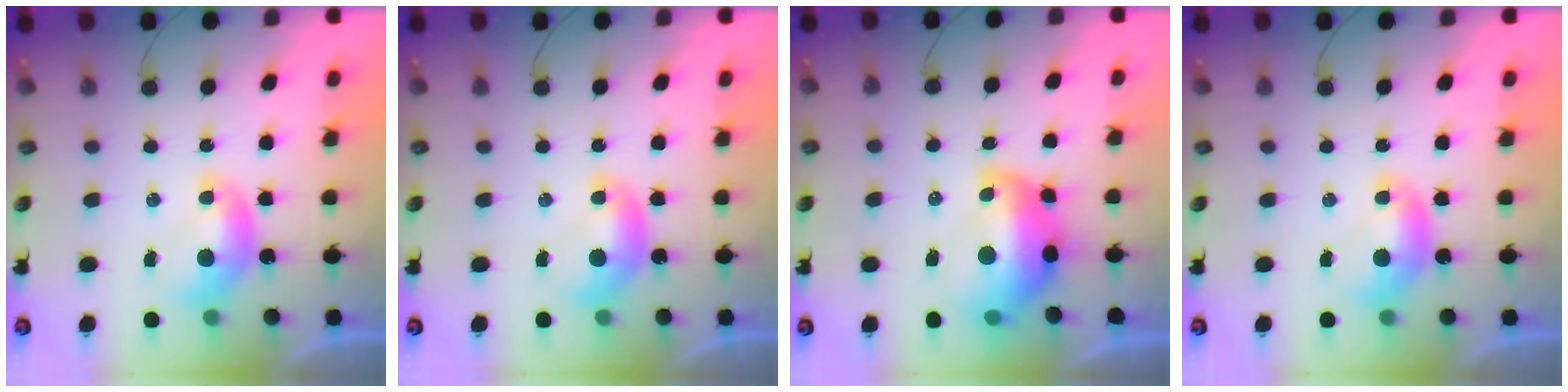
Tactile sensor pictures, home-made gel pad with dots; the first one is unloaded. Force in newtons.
{"total": 0.0}
{"total": 7.5, "press": 7.4, "slide": 1.2}
{"total": 0.0}